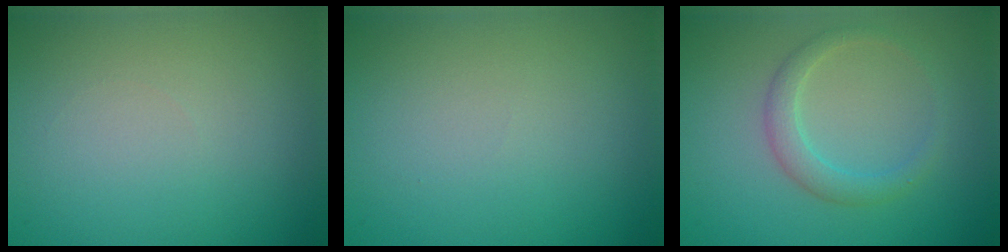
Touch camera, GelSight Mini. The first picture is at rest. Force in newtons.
{"total": 0.0}
{"total": 2.1, "press": 2.1, "slide": 0.2}